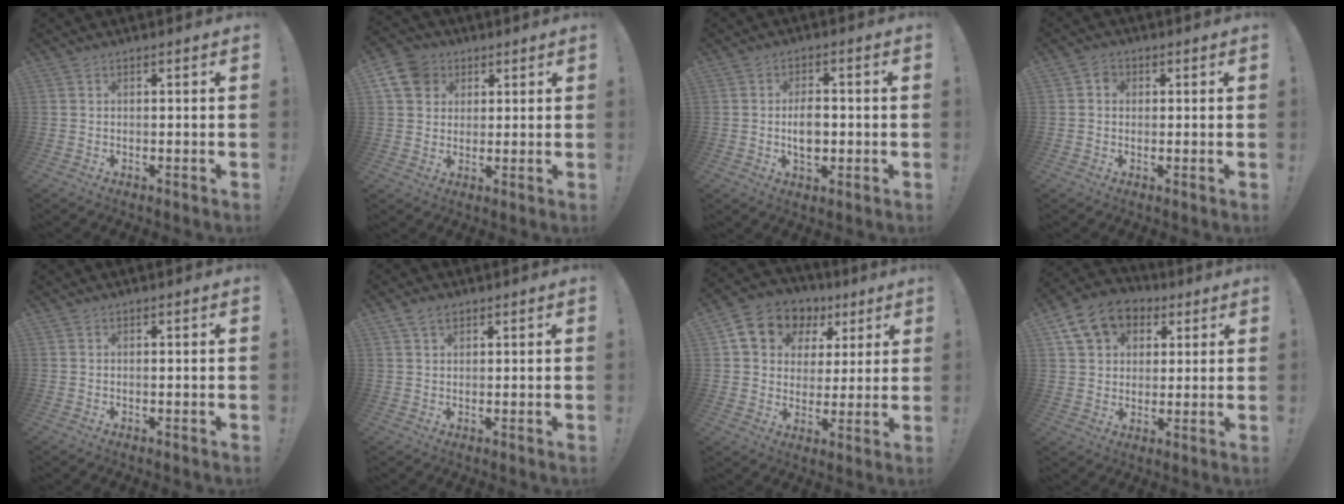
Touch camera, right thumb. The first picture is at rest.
{"total": 9.5, "force": [4.1, 7.9, 3.5], "torque": [-0.066, -0.017, 0.081]}
{"total": 6.6, "force": [-1.0, 4.3, 4.9], "torque": [-0.069, -0.002, -0.024]}
{"total": 2.3, "force": [-0.1, 2.0, 1.1], "torque": [-0.011, 0.001, -0.003]}
{"total": 0.0}
{"total": 3.3, "force": [2.1, 1.9, 1.7], "torque": [-0.025, -0.005, 0.039]}
{"total": 12.1, "force": [5.7, 9.5, 4.9], "torque": [-0.082, -0.025, 0.111]}
{"total": 12.8, "force": [5.6, 10.0, 5.7], "torque": [-0.084, -0.021, 0.112]}